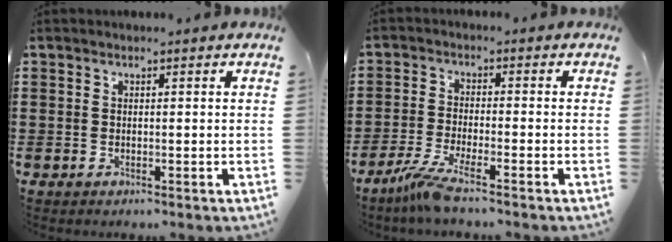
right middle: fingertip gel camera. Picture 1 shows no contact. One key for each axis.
{"total": 4.8, "fx": -3.8, "fy": 0.0, "fz": 3.0, "tx": -0.076, "ty": -0.020, "tz": -0.078}